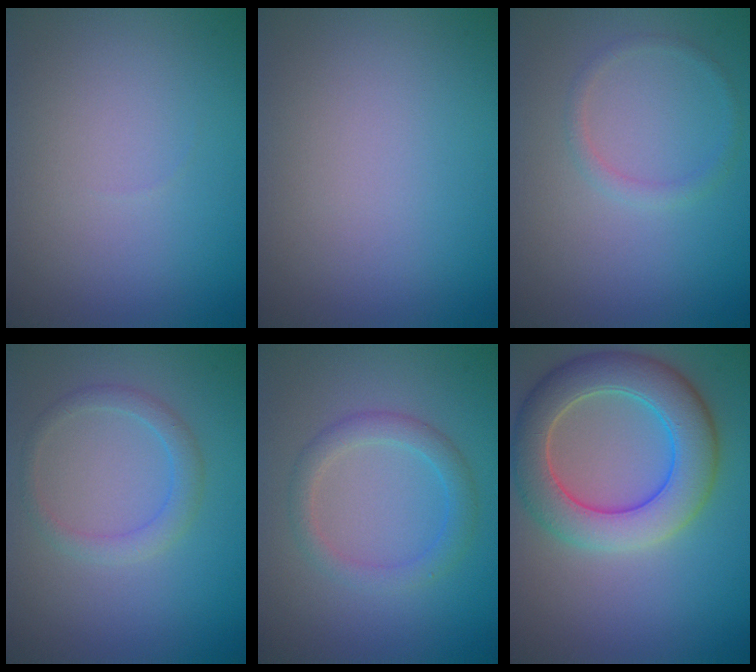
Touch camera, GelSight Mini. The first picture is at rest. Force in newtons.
{"total": 0.0}
{"total": 1.2, "press": 1.2, "slide": 0.0}
{"total": 2.0, "press": 2.0, "slide": 0.1}
{"total": 2.5, "press": 2.5, "slide": 0.2}
{"total": 7.5, "press": 7.5, "slide": 0.5}